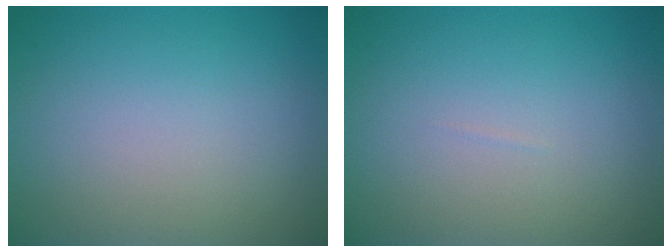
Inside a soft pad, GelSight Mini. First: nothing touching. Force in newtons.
{"total": 0.0}